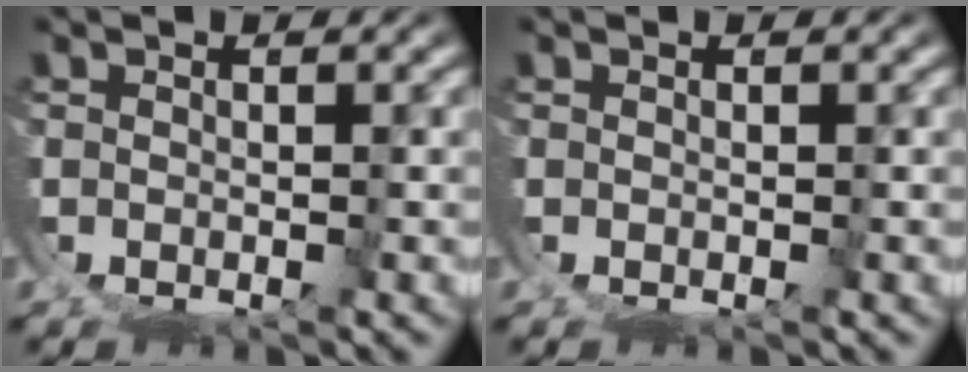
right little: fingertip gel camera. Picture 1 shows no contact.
{"total": 0.0}